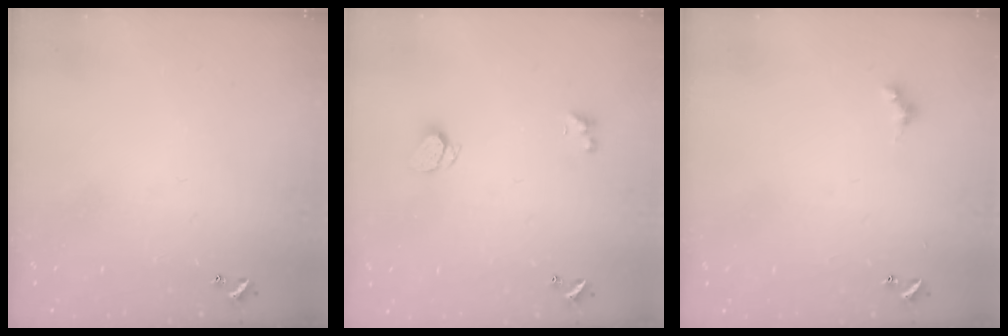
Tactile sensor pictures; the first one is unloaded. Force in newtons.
{"total": 2.4, "press": 2.3, "slide": 0.6}
{"total": 2.6, "press": 2.6, "slide": 0.5}